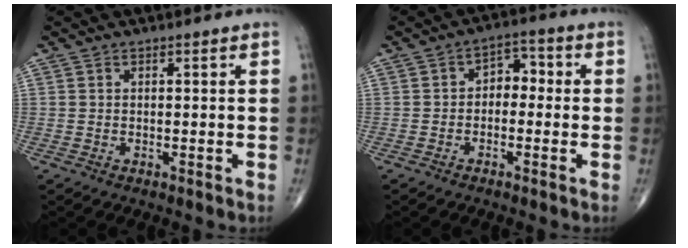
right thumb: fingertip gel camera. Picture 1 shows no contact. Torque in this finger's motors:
{"motor_torque": [-0.27, 0.00, 0.05, 0.30, 0.09]}